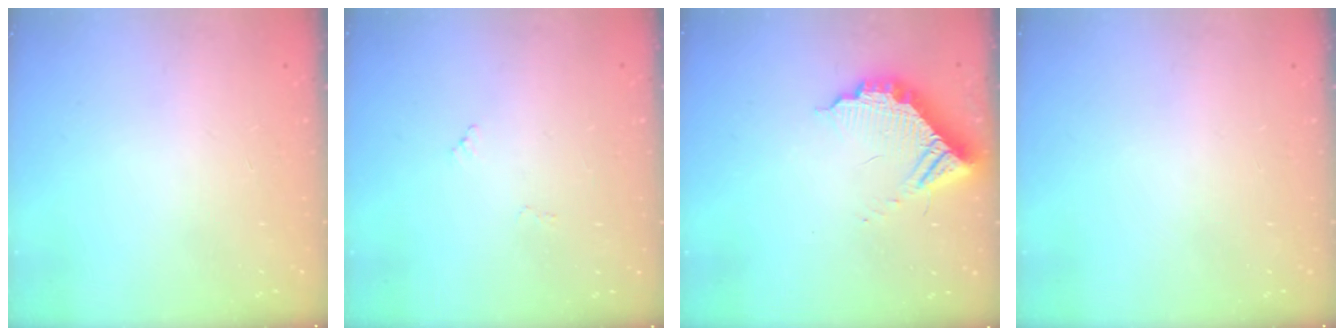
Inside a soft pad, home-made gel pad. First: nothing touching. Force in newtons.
{"total": 5.5, "press": 5.5, "slide": 0.3}
{"total": 11.3, "press": 11.2, "slide": 1.3}
{"total": 0.0}